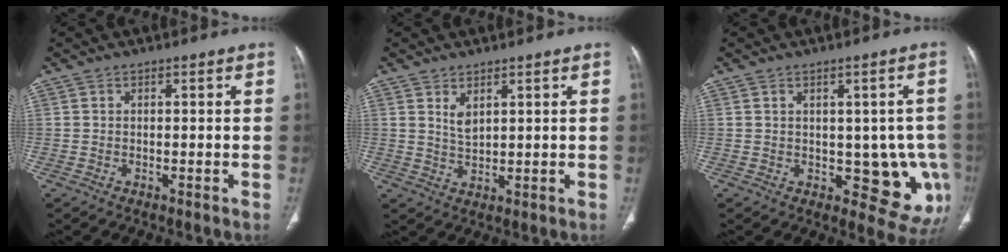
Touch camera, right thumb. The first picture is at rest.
{"total": 2.9, "force": [1.6, 1.3, 2.0], "torque": [-0.033, -0.015, 0.038]}
{"total": 8.9, "force": [-0.8, 5.2, 7.2], "torque": [-0.042, -0.008, 0.001]}